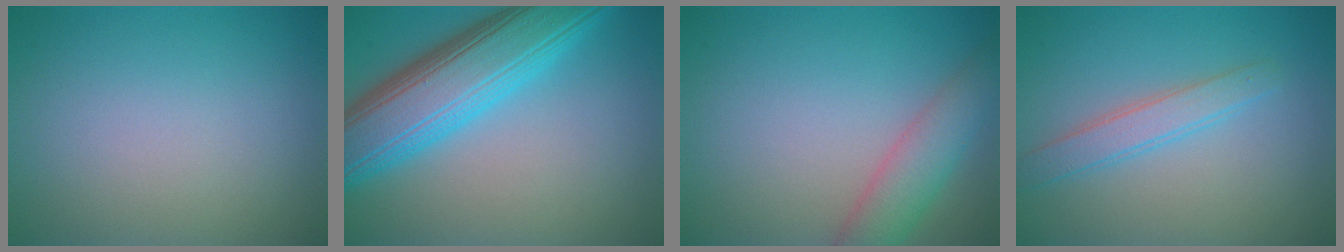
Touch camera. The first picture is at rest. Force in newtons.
{"total": 9.9, "press": 9.9, "slide": 0.2}
{"total": 4.0, "press": 4.0, "slide": 0.3}
{"total": 2.4, "press": 2.4, "slide": 0.1}